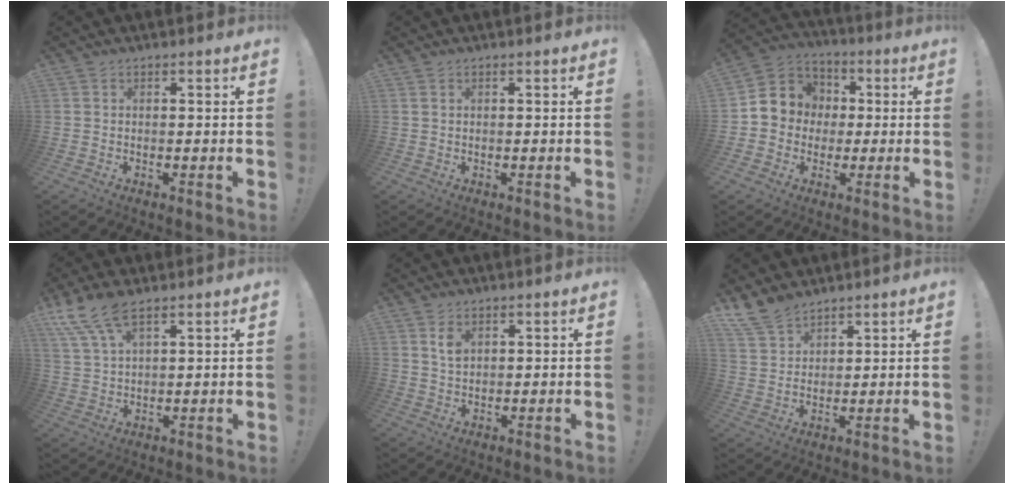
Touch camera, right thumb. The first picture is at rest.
{"total": 0.0}
{"total": 9.4, "force": [-0.3, 9.0, 2.5], "torque": [-0.026, 0.010, 0.005]}
{"total": 9.2, "force": [6.7, 3.2, 5.5], "torque": [-0.115, -0.022, 0.130]}
{"total": 4.1, "force": [2.0, 2.6, 2.4], "torque": [-0.023, -0.011, 0.030]}
{"total": 8.8, "force": [7.3, 4.2, 2.6], "torque": [-0.063, -0.038, 0.148]}